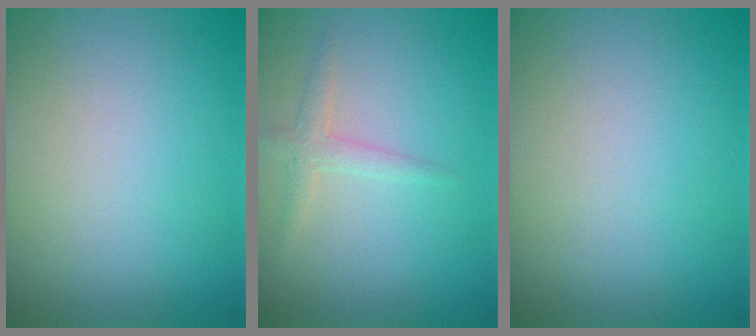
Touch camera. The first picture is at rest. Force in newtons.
{"total": 1.6, "press": 1.6, "slide": 0.1}
{"total": 0.0}